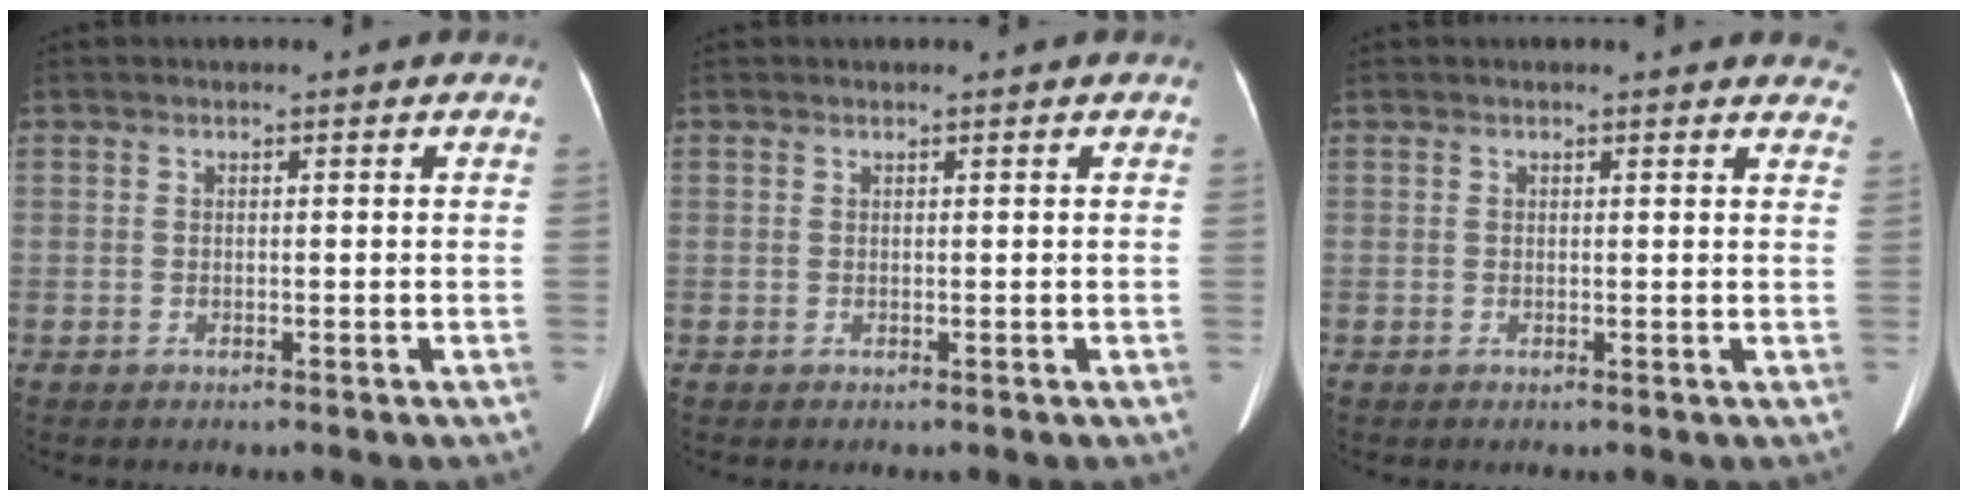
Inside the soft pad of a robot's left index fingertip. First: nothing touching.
{"total": 0.0}
{"total": 6.1, "force": [5.8, 1.7, 0.8], "torque": [0.020, -0.008, 0.031]}